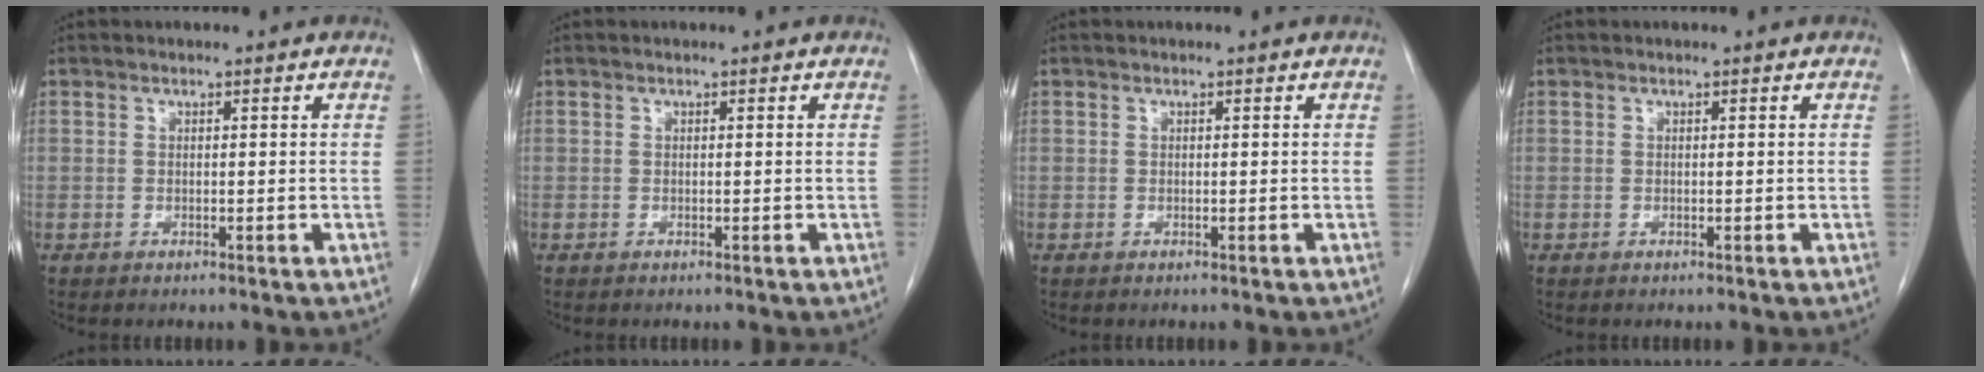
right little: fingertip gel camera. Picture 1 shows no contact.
{"total": 0.0}
{"total": 0.0}
{"total": 0.0}